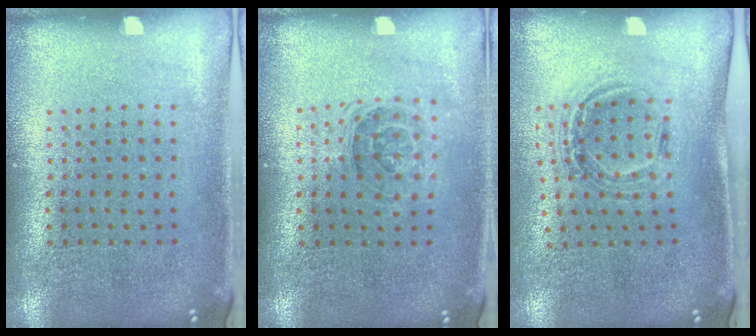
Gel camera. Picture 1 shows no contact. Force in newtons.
{"total": 1.1, "press": 1.0, "slide": 0.6}
{"total": 1.0, "press": 1.0, "slide": 0.1}